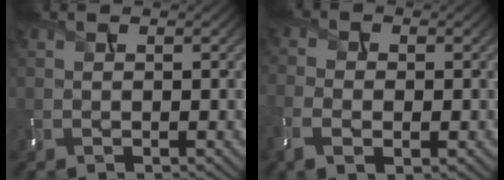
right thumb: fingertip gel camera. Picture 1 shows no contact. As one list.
[{"total": 5.6, "force": [-2.3, 3.1, 4.0], "torque": [-0.096, -0.017, -0.043]}]